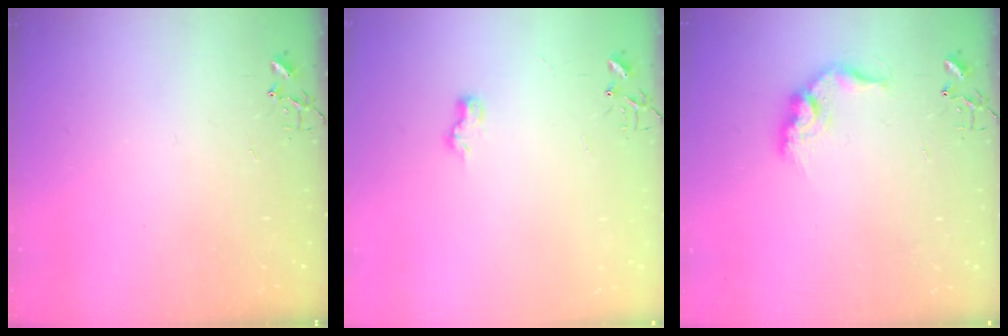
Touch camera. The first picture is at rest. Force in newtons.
{"total": 6.3, "press": 6.3, "slide": 0.8}
{"total": 12.4, "press": 12.4, "slide": 0.6}